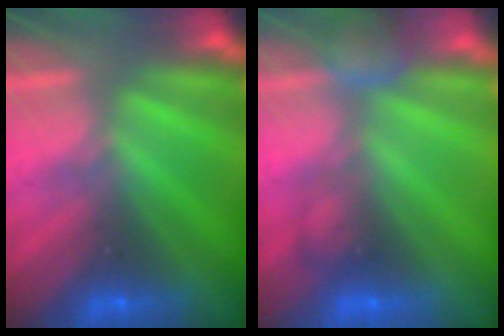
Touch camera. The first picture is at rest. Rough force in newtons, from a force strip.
{"total": 2.5}